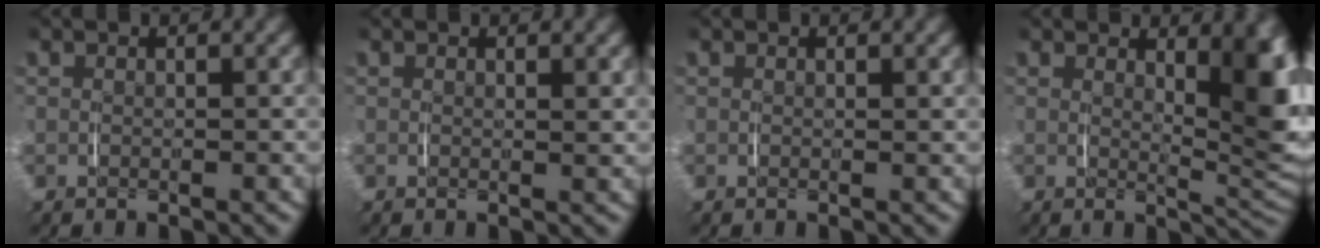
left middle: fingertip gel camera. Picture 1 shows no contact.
{"total": 0.5, "force": [0.4, -0.1, 0.3], "torque": [-0.003, -0.004, 0.007]}
{"total": 0.0}
{"total": 6.5, "force": [1.8, 2.2, 5.9], "torque": [-0.060, -0.023, 0.034]}